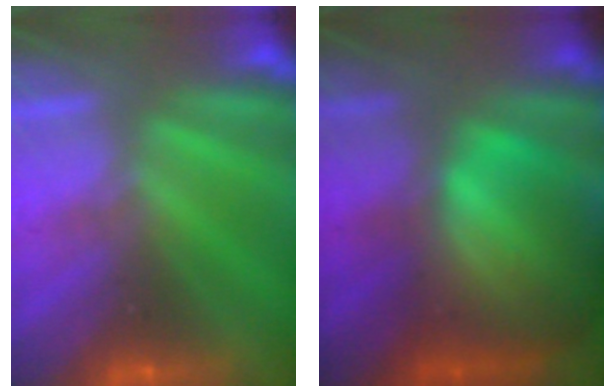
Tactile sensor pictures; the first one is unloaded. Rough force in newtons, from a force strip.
{"total": 6.4}